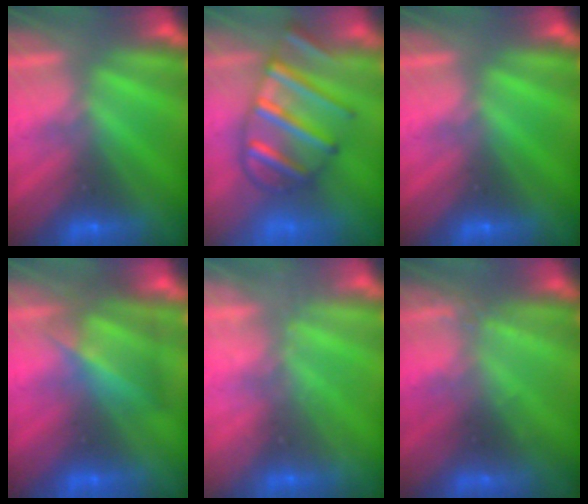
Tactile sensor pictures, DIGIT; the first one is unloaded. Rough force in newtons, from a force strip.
{"total": 7.5}
{"total": 0.0}
{"total": 4.7}
{"total": 1.7}
{"total": 2.0}